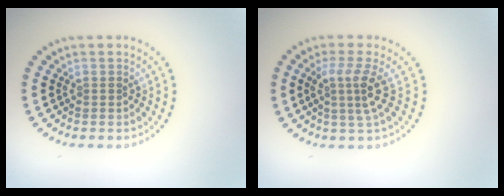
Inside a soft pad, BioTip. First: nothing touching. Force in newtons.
{"total": 3.1, "press": 2.2, "slide": 2.1}